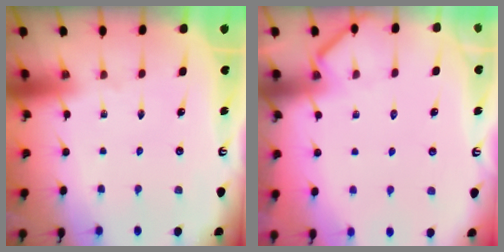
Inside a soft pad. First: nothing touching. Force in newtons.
{"total": 3.6, "press": 3.6, "slide": 0.3}